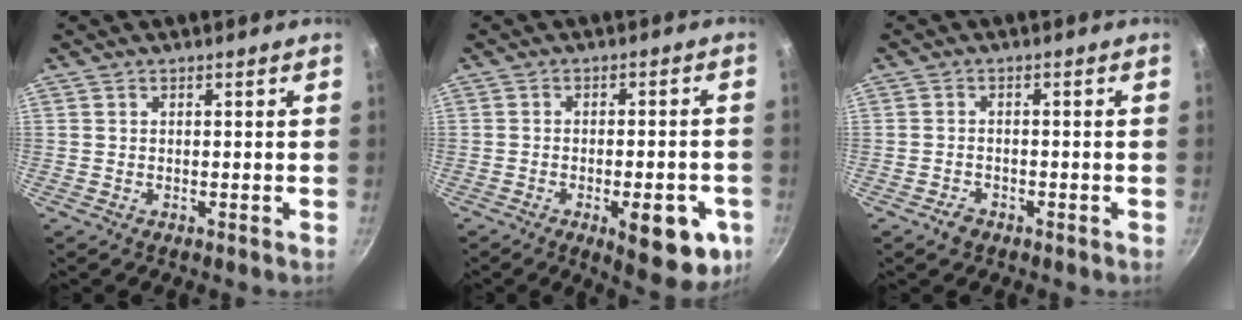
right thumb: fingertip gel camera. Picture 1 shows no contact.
{"total": 13.4, "force": [-4.9, 5.3, 11.3], "torque": [-0.110, 0.009, -0.058]}
{"total": 2.4, "force": [-1.6, 1.5, 1.0], "torque": [-0.016, 0.016, -0.025]}